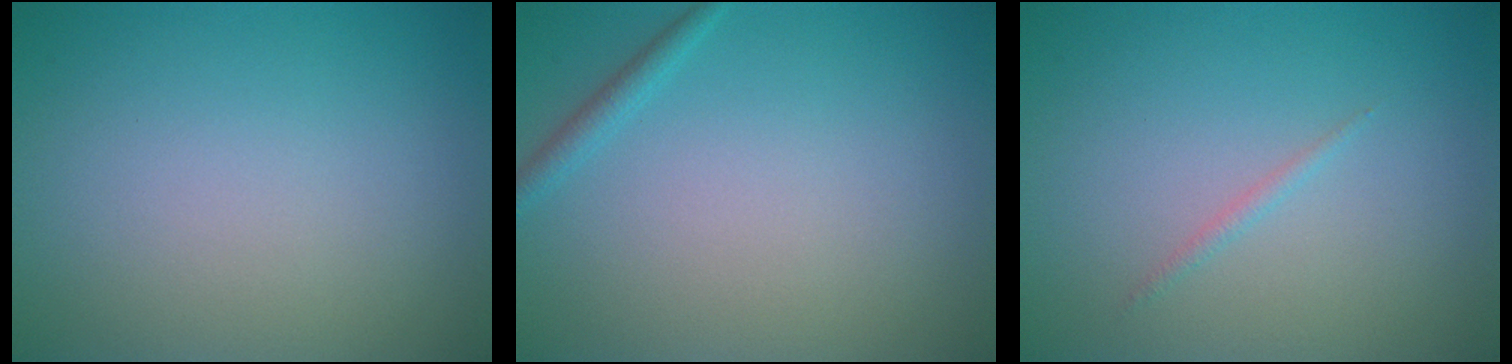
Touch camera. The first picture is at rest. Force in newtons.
{"total": 1.1, "press": 1.1, "slide": 0.1}
{"total": 0.6, "press": 0.6, "slide": 0.0}